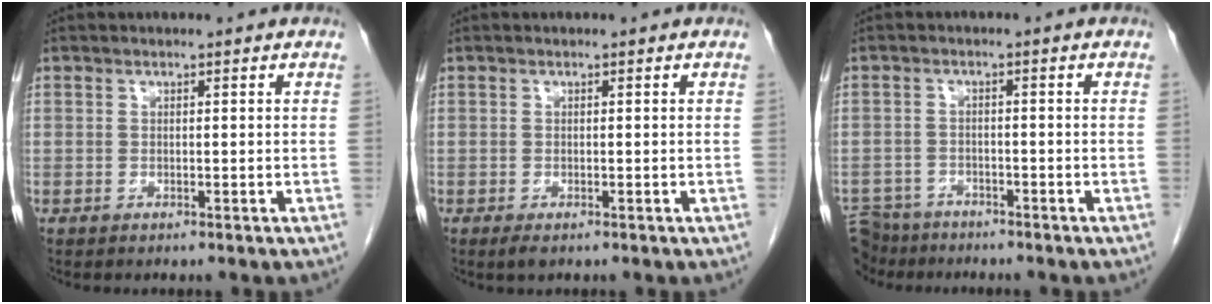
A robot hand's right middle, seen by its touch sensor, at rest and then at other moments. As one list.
[{"total": 1.3, "force": [-0.7, 0.5, 0.9], "torque": [-0.014, -0.002, -0.008]}, {"total": 7.3, "force": [-6.4, 3.5, 0.7], "torque": [-0.020, 0.001, -0.107]}]